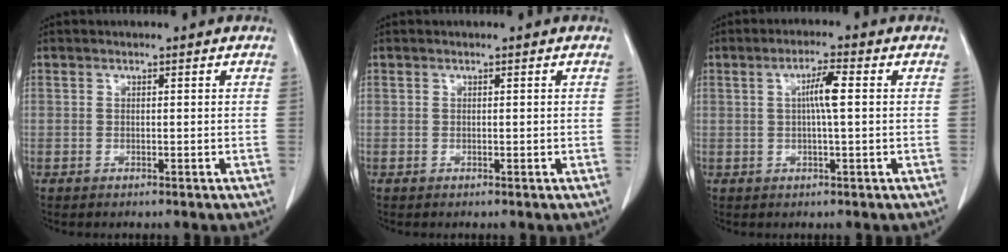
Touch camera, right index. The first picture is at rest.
{"total": 0.0}
{"total": 4.2, "force": [0.5, 0.0, 4.1], "torque": [-0.075, 0.005, 0.008]}